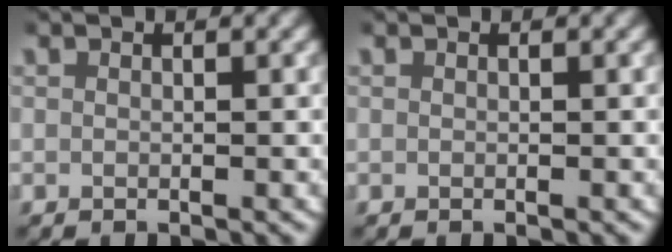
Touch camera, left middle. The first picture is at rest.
{"total": 0.0}